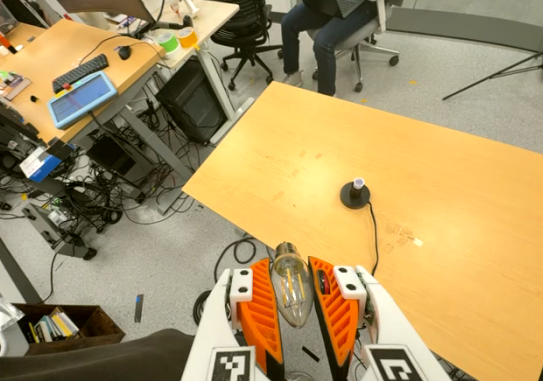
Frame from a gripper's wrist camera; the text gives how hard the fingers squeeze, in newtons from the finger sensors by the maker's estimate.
{"total": 15.5, "left": 16.7, "right": 14.3}